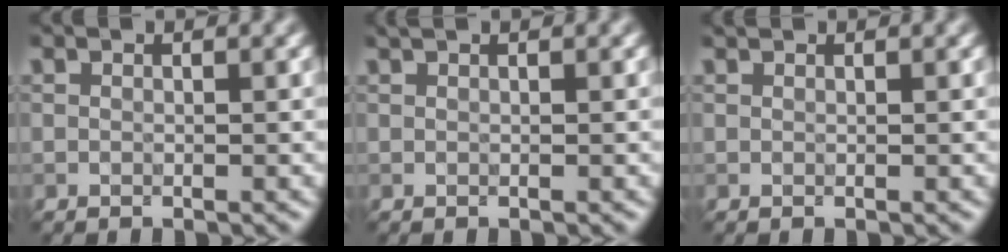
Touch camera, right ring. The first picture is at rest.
{"total": 1.8, "force": [1.3, 0.8, 1.0], "torque": [0.001, 0.005, -0.001]}
{"total": 0.7, "force": [0.7, 0.2, 0.2], "torque": [-0.003, 0.000, 0.007]}